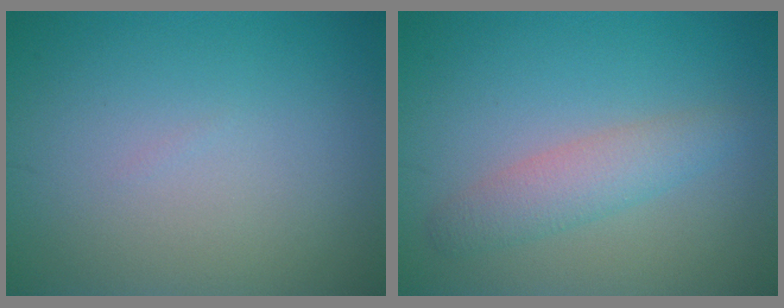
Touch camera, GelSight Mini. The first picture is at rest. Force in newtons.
{"total": 2.8, "press": 2.8, "slide": 0.0}